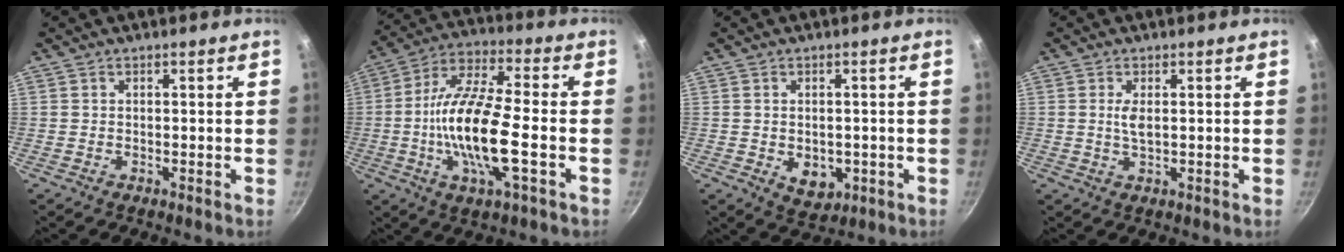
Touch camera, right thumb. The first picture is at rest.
{"total": 17.5, "force": [-3.4, 5.1, 16.4], "torque": [-0.315, 0.024, -0.077]}
{"total": 5.9, "force": [-1.2, 4.2, 4.0], "torque": [-0.043, -0.004, -0.006]}
{"total": 2.7, "force": [0.4, 1.0, 2.4], "torque": [-0.047, -0.001, 0.009]}